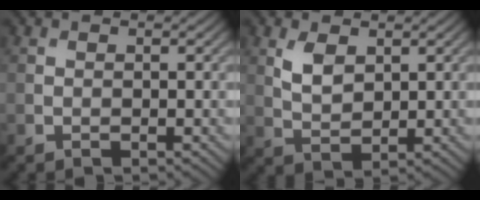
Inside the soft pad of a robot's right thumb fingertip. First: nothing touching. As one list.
[{"total": 3.8, "force": [1.6, 2.1, 2.7], "torque": [-0.064, -0.002, 0.036]}]